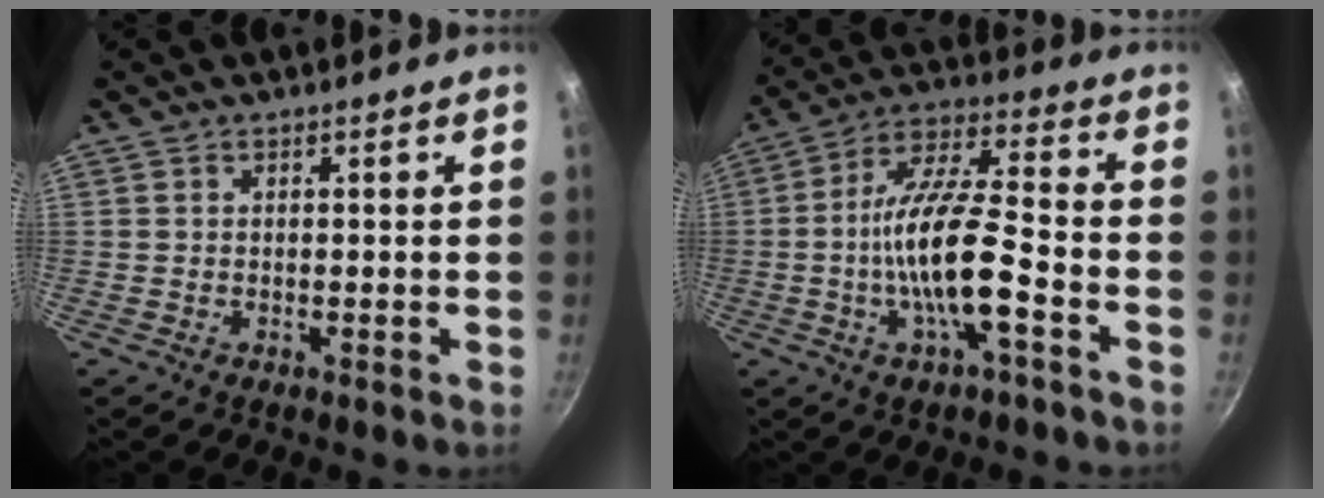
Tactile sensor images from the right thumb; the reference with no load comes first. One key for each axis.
{"total": 14.9, "fx": -4.3, "fy": 4.1, "fz": 13.6, "tx": -0.252, "ty": 0.037, "tz": -0.087}